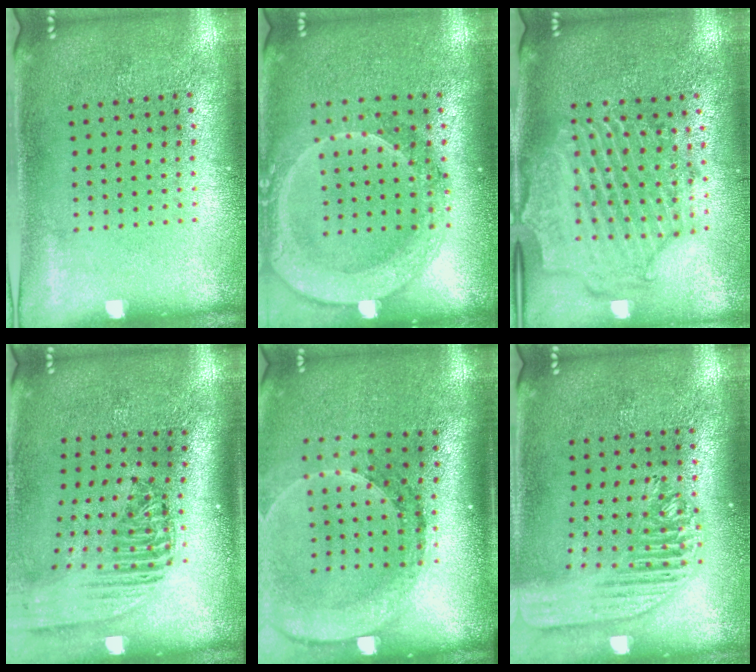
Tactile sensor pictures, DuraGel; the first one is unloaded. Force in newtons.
{"total": 2.1, "press": 1.9, "slide": 0.9}
{"total": 2.2, "press": 2.1, "slide": 0.8}
{"total": 2.4, "press": 1.8, "slide": 1.6}
{"total": 2.8, "press": 2.1, "slide": 1.9}
{"total": 1.9, "press": 1.7, "slide": 0.9}